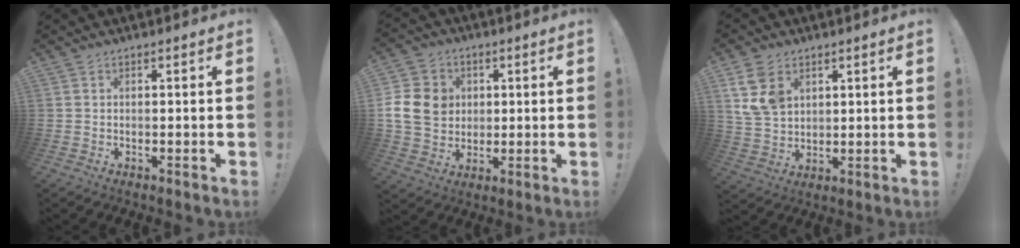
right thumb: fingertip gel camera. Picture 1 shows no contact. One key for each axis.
{"total": 14.1, "fx": 2.0, "fy": 12.1, "fz": 7.0, "tx": -0.120, "ty": -0.008, "tz": 0.044}
{"total": 10.0, "fx": 4.7, "fy": 7.1, "fz": 5.2, "tx": -0.095, "ty": -0.012, "tz": 0.096}